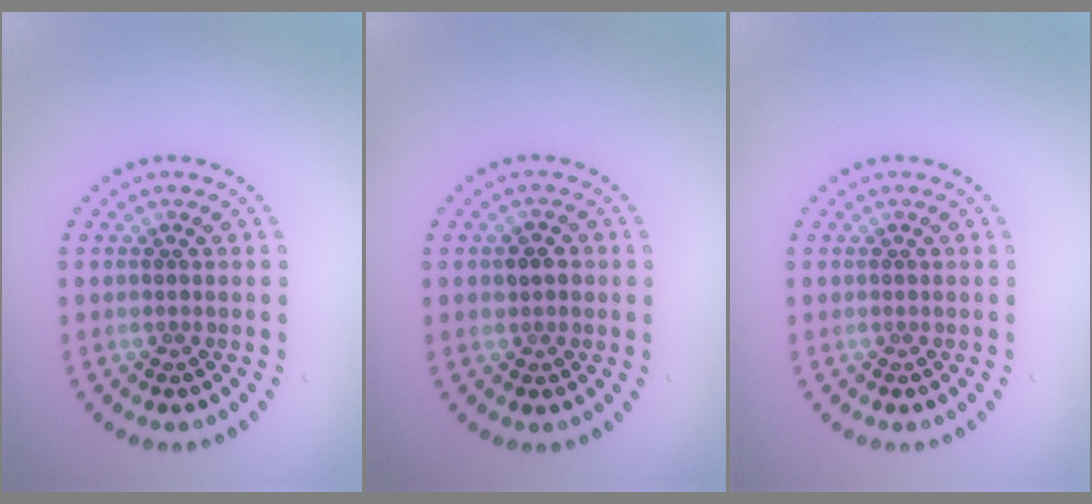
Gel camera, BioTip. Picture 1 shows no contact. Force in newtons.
{"total": 1.6, "press": 1.5, "slide": 0.5}
{"total": 0.0}